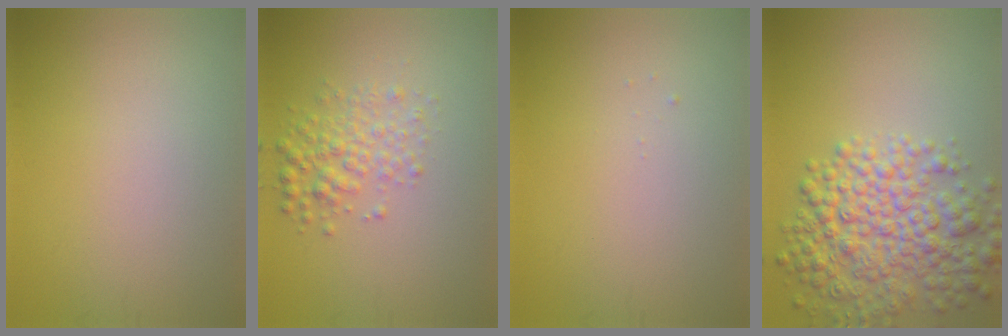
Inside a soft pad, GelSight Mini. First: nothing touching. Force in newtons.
{"total": 3.0, "press": 3.0, "slide": 0.1}
{"total": 0.0}
{"total": 7.6, "press": 7.6, "slide": 0.2}